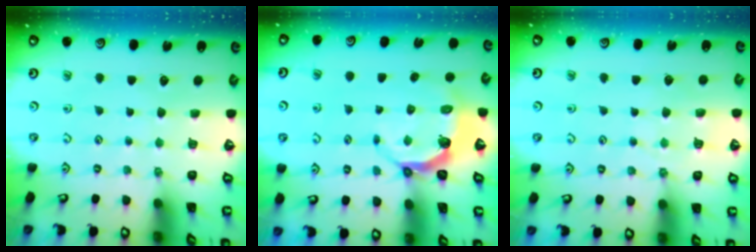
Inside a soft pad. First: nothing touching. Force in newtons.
{"total": 5.0, "press": 4.0, "slide": 3.0}
{"total": 5.7, "press": 5.7, "slide": 0.7}